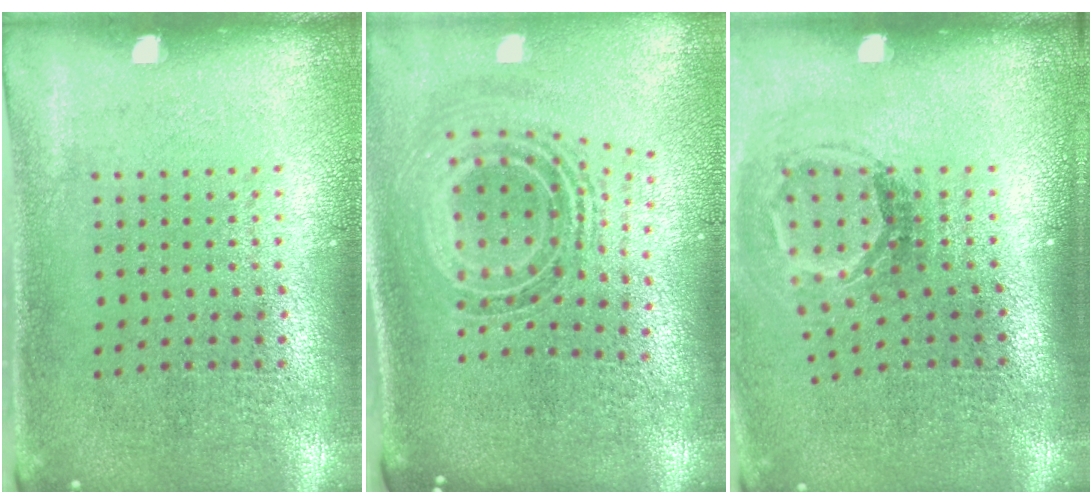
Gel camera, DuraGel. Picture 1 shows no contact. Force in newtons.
{"total": 1.3, "press": 1.1, "slide": 0.8}
{"total": 1.8, "press": 1.2, "slide": 1.4}